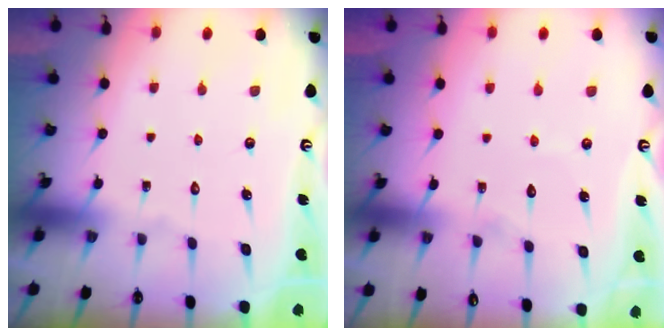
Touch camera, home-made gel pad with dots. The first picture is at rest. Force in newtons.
{"total": 4.4, "press": 4.4, "slide": 0.3}